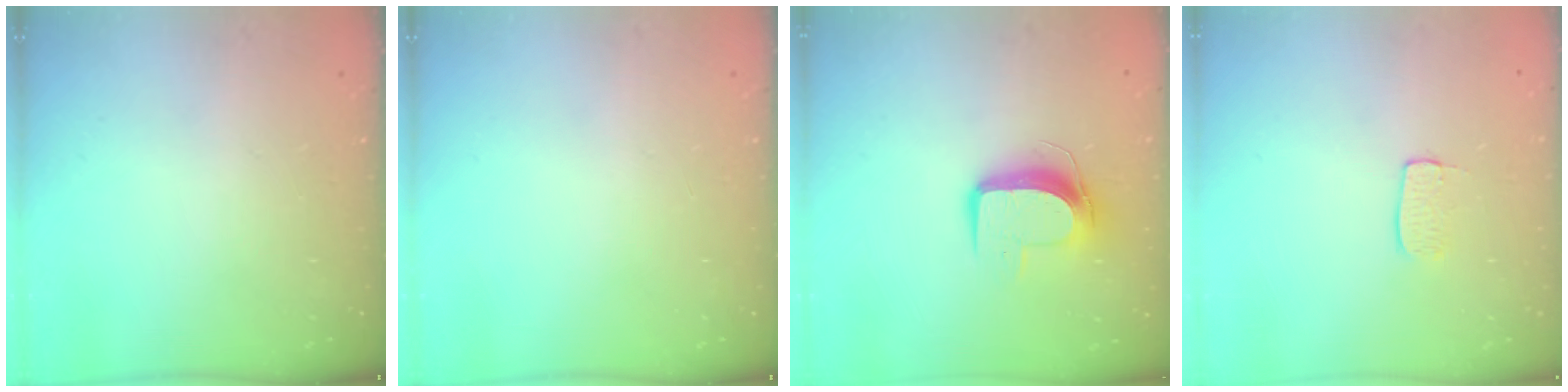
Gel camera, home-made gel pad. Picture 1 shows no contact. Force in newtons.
{"total": 0.0}
{"total": 9.7, "press": 9.7, "slide": 0.4}
{"total": 5.0, "press": 5.0, "slide": 0.3}